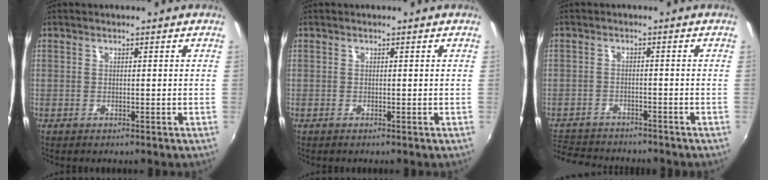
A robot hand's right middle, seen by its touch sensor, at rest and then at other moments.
{"total": 0.0}
{"total": 8.3, "force": [-7.1, 3.9, 1.8], "torque": [-0.063, 0.013, -0.117]}